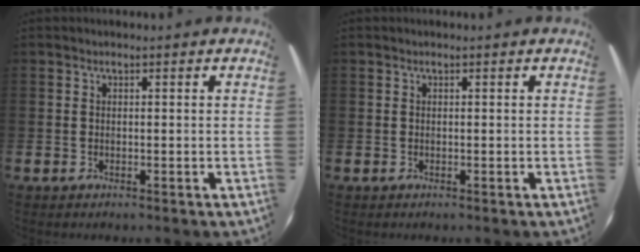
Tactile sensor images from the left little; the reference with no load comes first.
{"total": 0.0}